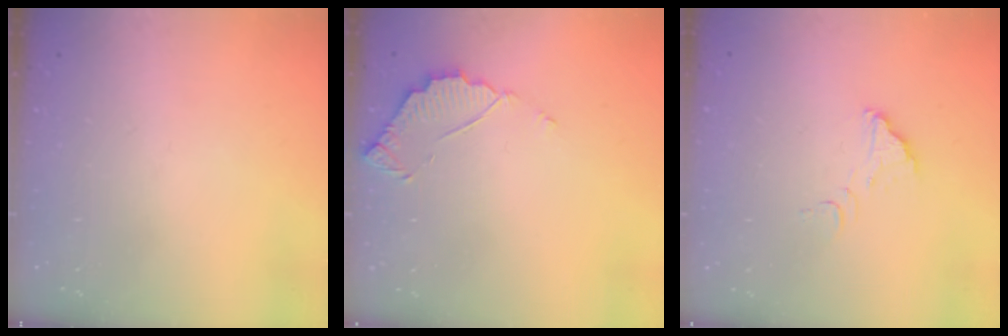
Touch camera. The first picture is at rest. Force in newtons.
{"total": 3.8, "press": 3.7, "slide": 0.3}
{"total": 2.7, "press": 2.7, "slide": 0.2}